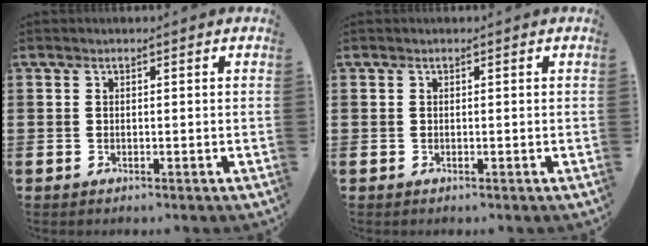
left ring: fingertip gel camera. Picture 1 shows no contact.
{"total": 0.0}